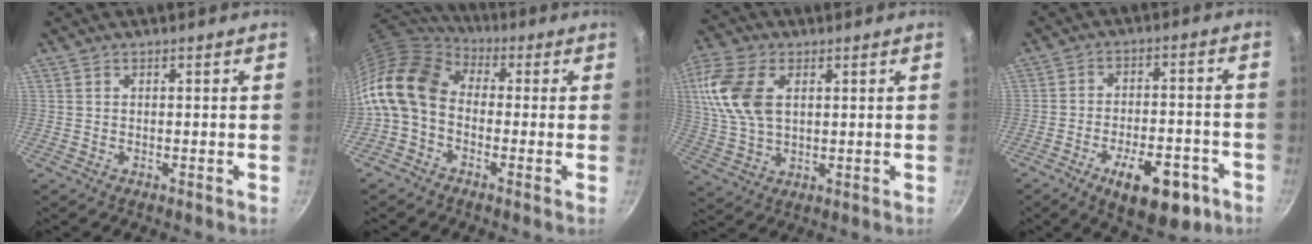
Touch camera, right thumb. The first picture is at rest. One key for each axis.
{"total": 14.0, "fx": -0.7, "fy": 10.2, "fz": 9.6, "tx": -0.176, "ty": 0.030, "tz": -0.036}
{"total": 13.0, "fx": 3.3, "fy": 8.0, "fz": 9.7, "tx": -0.194, "ty": -0.002, "tz": 0.062}
{"total": 13.8, "fx": -6.8, "fy": 6.3, "fz": 10.2, "tx": -0.124, "ty": 0.036, "tz": -0.090}